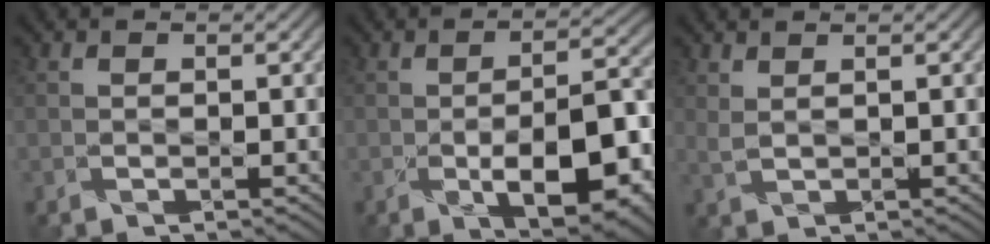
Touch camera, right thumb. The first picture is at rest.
{"total": 10.7, "force": [-4.2, 4.0, 8.9], "torque": [-0.133, -0.001, -0.060]}
{"total": 1.7, "force": [1.7, 0.1, 0.4], "torque": [-0.020, 0.003, 0.040]}